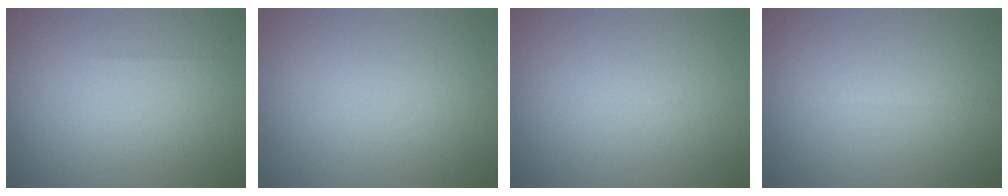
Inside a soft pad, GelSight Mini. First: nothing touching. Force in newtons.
{"total": 0.0}
{"total": 0.0}
{"total": 0.6, "press": 0.6, "slide": 0.1}